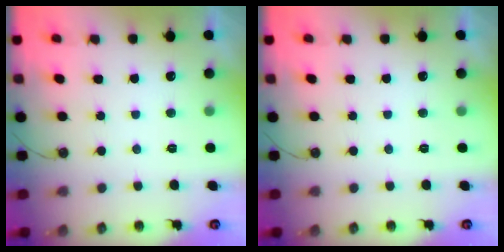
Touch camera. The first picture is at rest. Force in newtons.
{"total": 0.0}